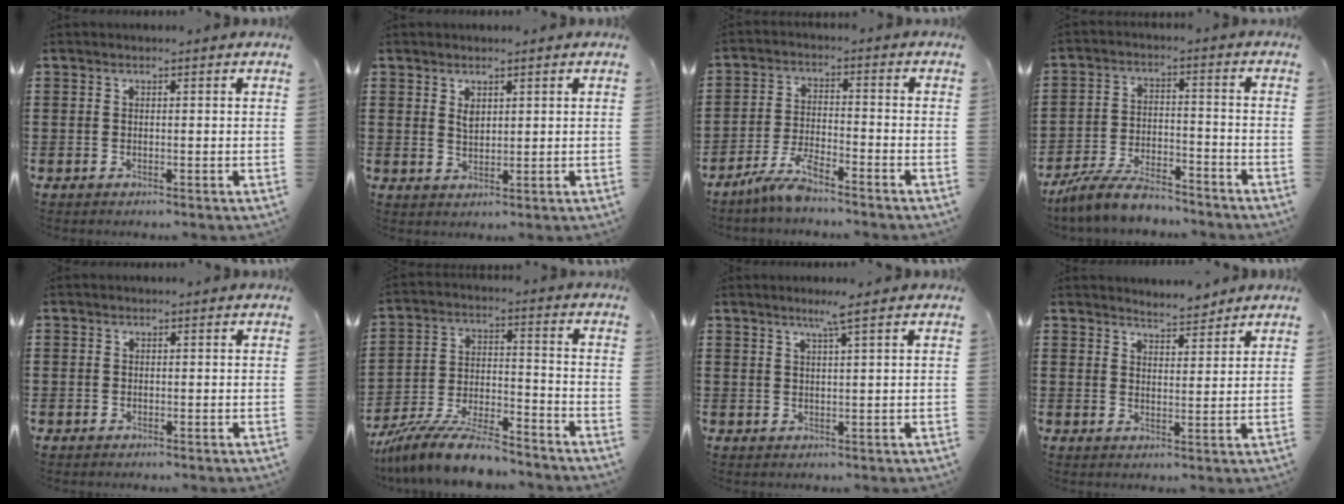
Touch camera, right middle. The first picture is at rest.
{"total": 1.9, "force": [1.1, 1.1, 1.1], "torque": [-0.017, -0.001, 0.019]}
{"total": 5.4, "force": [-4.7, 0.9, 2.7], "torque": [-0.065, -0.001, -0.093]}
{"total": 8.1, "force": [-7.5, 1.6, 2.8], "torque": [-0.061, 0.012, -0.145]}
{"total": 0.8, "force": [-0.4, 0.6, 0.0], "torque": [0.000, 0.004, -0.009]}
{"total": 11.1, "force": [-9.8, 1.4, 4.9], "torque": [-0.090, 0.023, -0.191]}
{"total": 2.9, "force": [2.0, -0.2, 2.1], "torque": [-0.044, -0.002, 0.033]}
{"total": 3.5, "force": [3.5, 0.5, -0.1], "torque": [-0.007, -0.008, 0.067]}